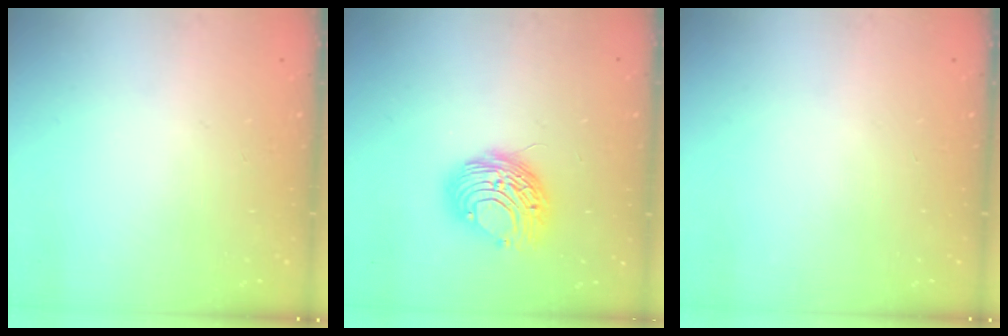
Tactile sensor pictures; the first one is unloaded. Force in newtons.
{"total": 9.9, "press": 9.9, "slide": 0.4}
{"total": 0.0}